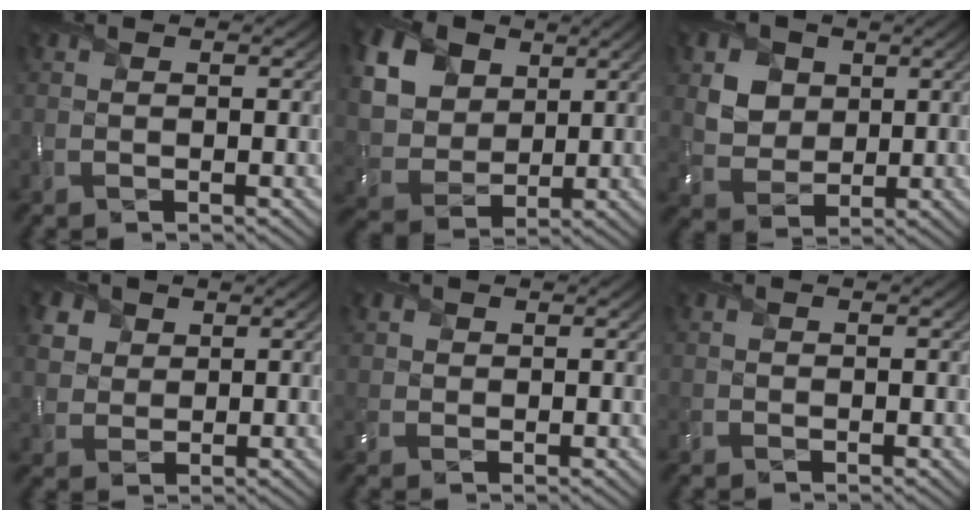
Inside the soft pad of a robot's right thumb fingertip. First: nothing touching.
{"total": 14.0, "force": [6.0, 10.4, 7.3], "torque": [-0.204, 0.019, 0.126]}
{"total": 5.7, "force": [2.1, 4.6, 2.5], "torque": [-0.079, -0.010, 0.032]}
{"total": 4.9, "force": [2.6, 3.7, 1.8], "torque": [-0.075, -0.001, 0.058]}
{"total": 2.0, "force": [1.0, 1.6, 0.5], "torque": [-0.021, 0.003, 0.019]}
{"total": 0.7, "force": [0.3, 0.5, 0.4], "torque": [-0.014, 0.002, 0.005]}